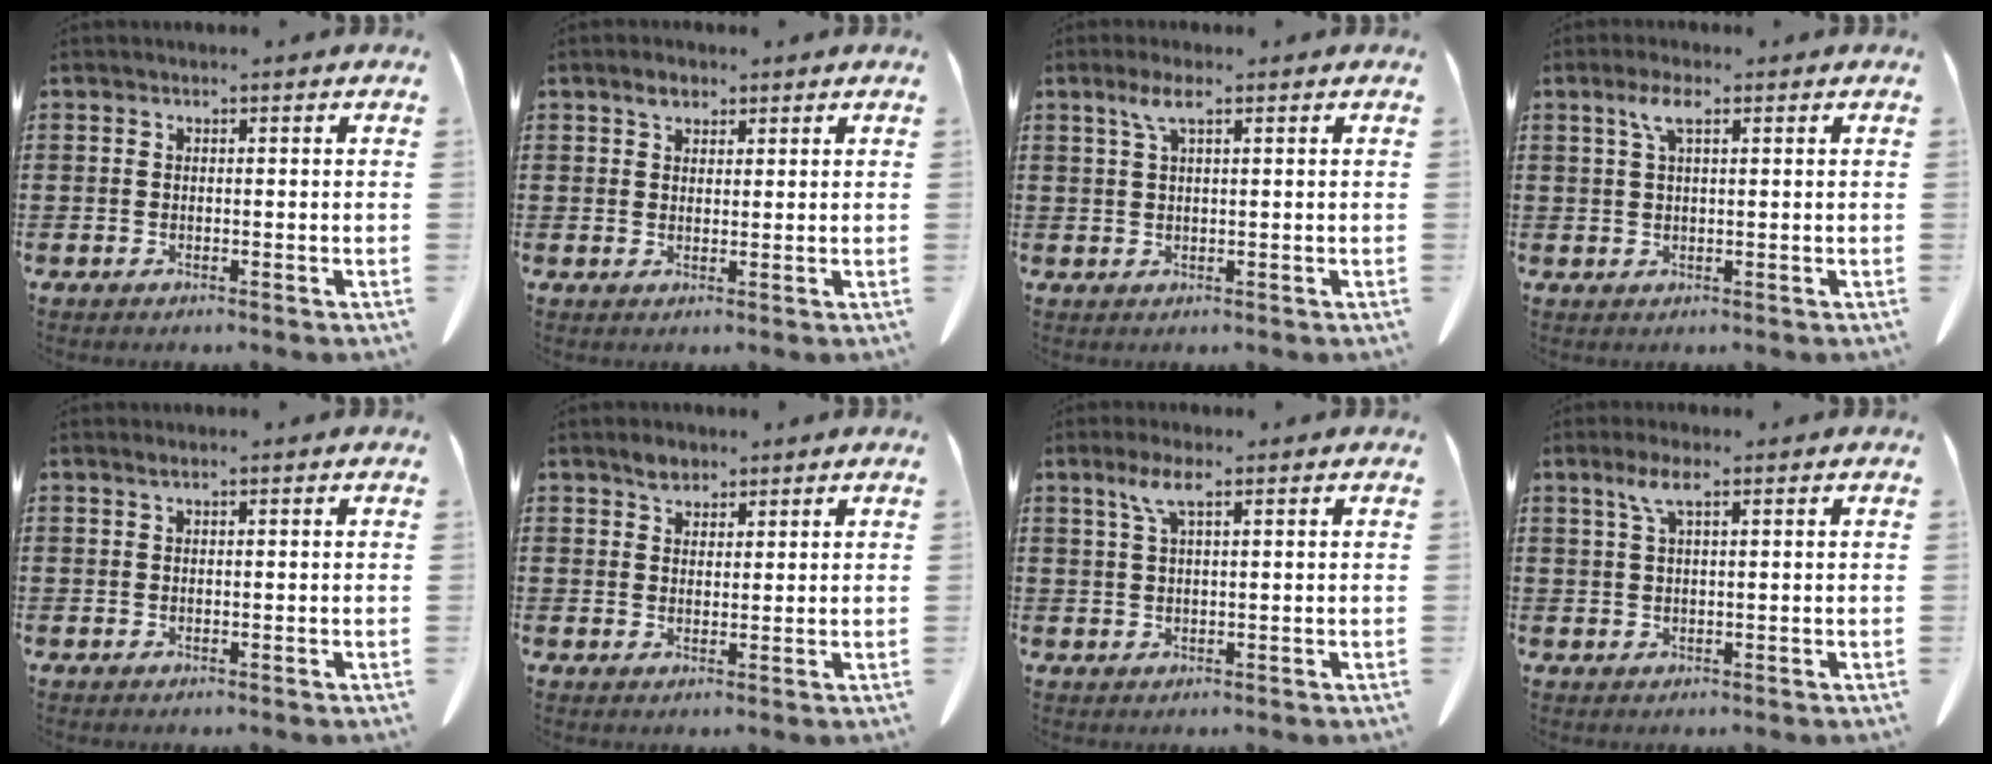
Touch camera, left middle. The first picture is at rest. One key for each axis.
{"total": 2.4, "fx": 1.7, "fy": 1.3, "fz": 1.1, "tx": -0.016, "ty": 0.004, "tz": 0.030}
{"total": 3.0, "fx": 1.6, "fy": 0.5, "fz": 2.5, "tx": -0.055, "ty": 0.005, "tz": 0.026}
{"total": 3.7, "fx": 1.7, "fy": 1.0, "fz": 3.1, "tx": -0.067, "ty": 0.009, "tz": 0.027}
{"total": 0.7, "fx": 0.4, "fy": 0.0, "fz": 0.6, "tx": -0.011, "ty": 0.001, "tz": 0.006}
{"total": 2.5, "fx": 1.9, "fy": 1.3, "fz": 0.8, "tx": -0.020, "ty": 0.003, "tz": 0.037}
{"total": 3.6, "fx": 1.9, "fy": 0.6, "fz": 3.0, "tx": -0.066, "ty": 0.006, "tz": 0.031}
{"total": 3.2, "fx": 1.7, "fy": 0.6, "fz": 2.7, "tx": -0.059, "ty": 0.005, "tz": 0.028}